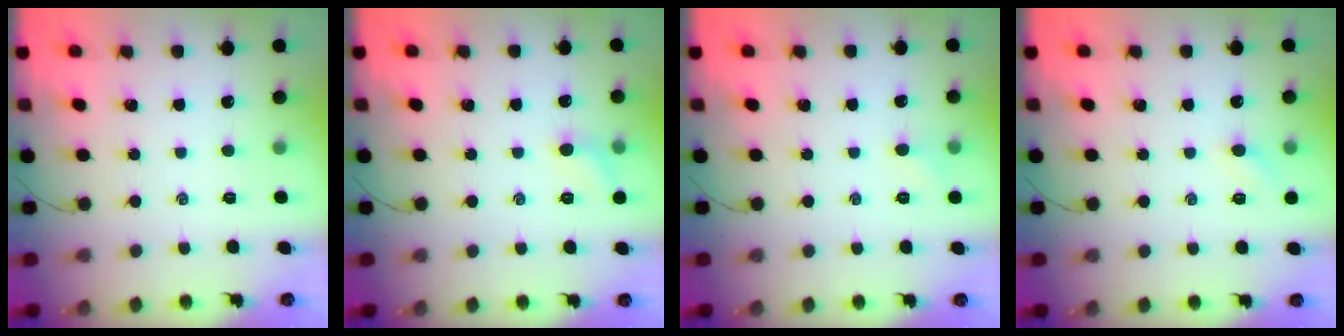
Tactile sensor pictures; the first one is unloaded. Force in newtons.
{"total": 5.6, "press": 5.3, "slide": 1.8}
{"total": 3.6, "press": 3.4, "slide": 1.1}
{"total": 4.5, "press": 4.3, "slide": 1.4}